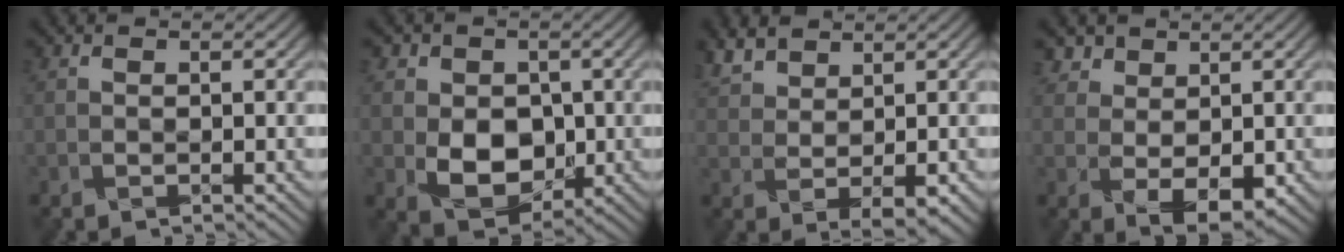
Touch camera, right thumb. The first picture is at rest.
{"total": 7.5, "force": [0.1, 6.3, 4.1], "torque": [-0.091, -0.006, 0.000]}
{"total": 4.5, "force": [2.7, 2.2, 2.8], "torque": [-0.069, 0.008, 0.060]}
{"total": 4.1, "force": [1.7, 3.0, 2.3], "torque": [-0.049, -0.009, 0.038]}